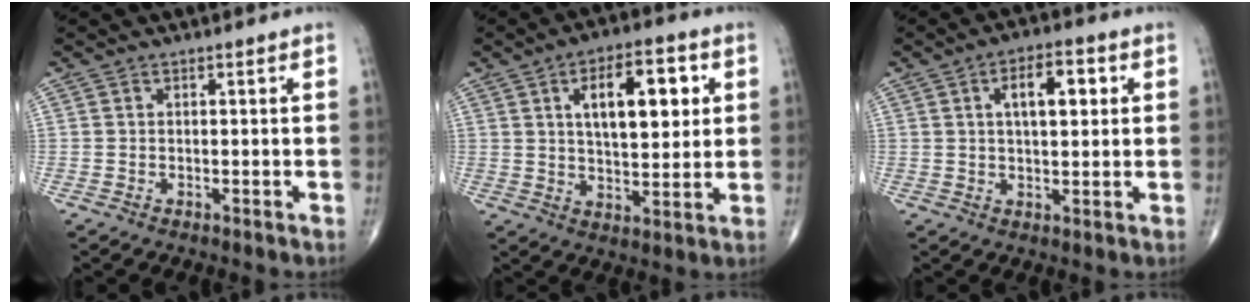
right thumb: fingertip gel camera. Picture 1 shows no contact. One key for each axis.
{"total": 13.4, "fx": 3.9, "fy": 6.2, "fz": 11.3, "tx": -0.144, "ty": -0.006, "tz": 0.062}
{"total": 8.0, "fx": 2.2, "fy": 3.6, "fz": 6.7, "tx": -0.087, "ty": 0.004, "tz": 0.031}